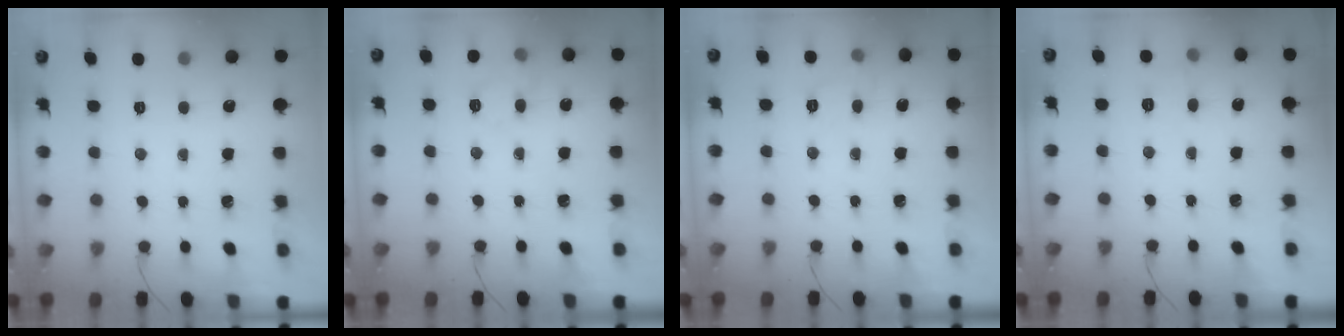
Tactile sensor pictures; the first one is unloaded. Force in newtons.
{"total": 9.5, "press": 9.4, "slide": 1.0}
{"total": 7.7, "press": 7.6, "slide": 1.6}
{"total": 6.1, "press": 5.9, "slide": 1.6}